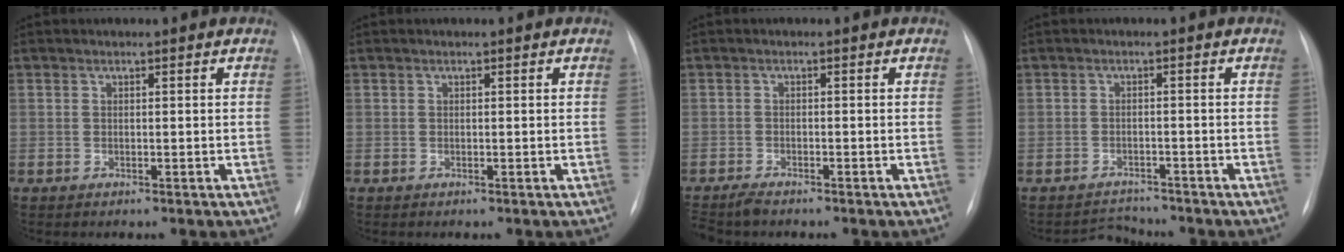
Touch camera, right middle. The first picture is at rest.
{"total": 0.0}
{"total": 3.0, "force": [-2.7, 0.5, 1.2], "torque": [-0.021, -0.009, -0.046]}
{"total": 2.8, "force": [-2.4, 0.6, -1.2], "torque": [0.018, -0.002, -0.037]}